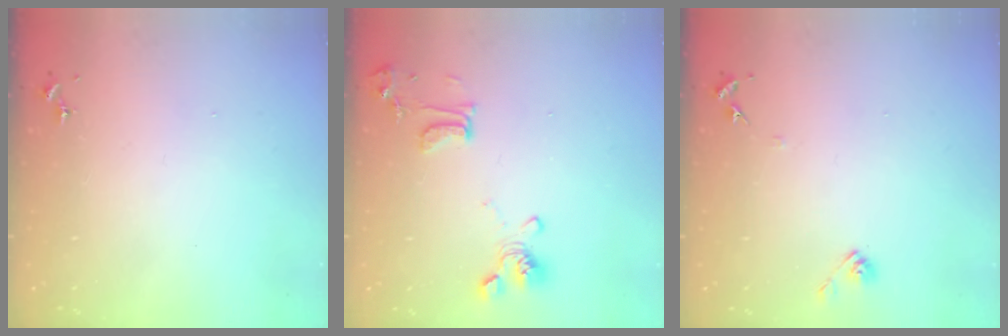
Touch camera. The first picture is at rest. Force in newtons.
{"total": 13.5, "press": 13.4, "slide": 1.8}
{"total": 6.9, "press": 6.9, "slide": 0.7}